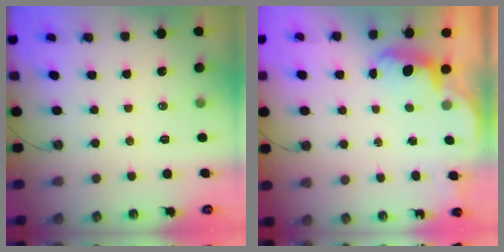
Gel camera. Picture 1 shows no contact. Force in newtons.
{"total": 2.3, "press": 2.2, "slide": 0.6}